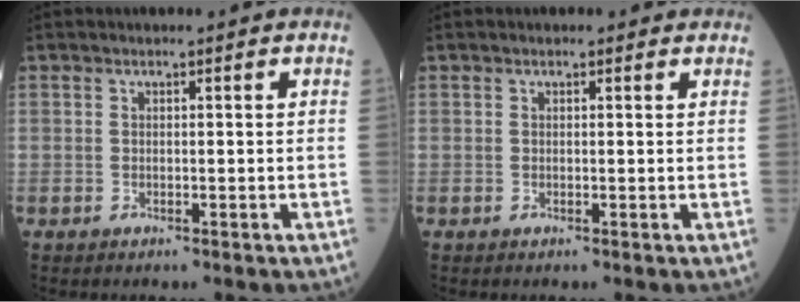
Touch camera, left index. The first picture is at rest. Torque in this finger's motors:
{"motor_torque": [0.59, -0.56, 0.06, 0.04]}